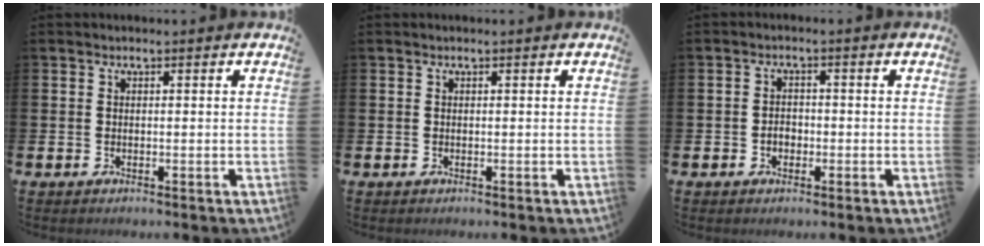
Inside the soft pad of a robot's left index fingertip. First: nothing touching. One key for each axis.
{"total": 0.0}
{"total": 2.0, "fx": -0.7, "fy": 1.5, "fz": 1.1, "tx": -0.012, "ty": 0.002, "tz": -0.017}